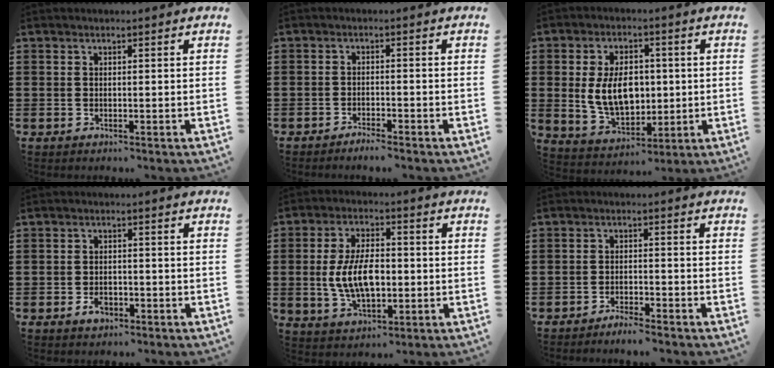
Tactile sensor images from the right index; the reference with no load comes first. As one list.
[{"total": 1.6, "force": [-1.6, -0.1, 0.2], "torque": [-0.006, 0.002, -0.032]}, {"total": 9.1, "force": [0.4, 5.9, 6.9], "torque": [-0.140, 0.006, 0.004]}, {"total": 2.3, "force": [-1.2, 1.4, 1.4], "torque": [-0.028, 0.001, -0.023]}, {"total": 8.7, "force": [-0.6, 4.7, 7.4], "torque": [-0.146, 0.002, -0.014]}, {"total": 2.2, "force": [-2.2, -0.1, 0.2], "torque": [-0.008, 0.002, -0.045]}]